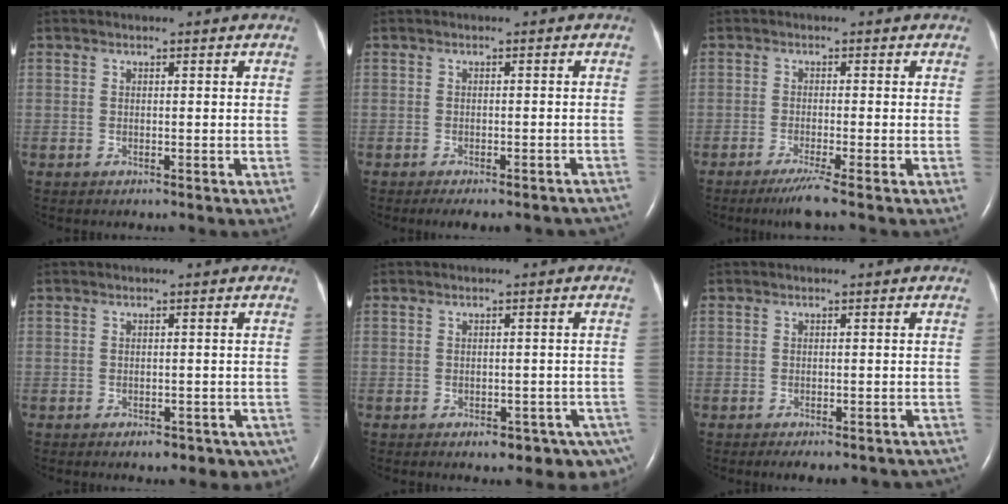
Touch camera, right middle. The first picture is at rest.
{"total": 11.2, "force": [-10.0, 3.0, 4.1], "torque": [-0.047, 0.008, -0.107]}
{"total": 3.5, "force": [-2.4, -0.9, 2.4], "torque": [-0.051, -0.014, -0.049]}
{"total": 6.7, "force": [-4.8, 3.4, 3.2], "torque": [-0.019, 0.009, -0.056]}
{"total": 8.1, "force": [-5.5, 3.7, 4.6], "torque": [-0.034, 0.007, -0.067]}
{"total": 10.5, "force": [-9.1, 3.5, 3.8], "torque": [-0.044, 0.007, -0.096]}